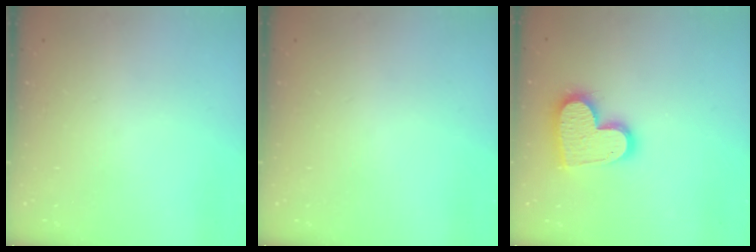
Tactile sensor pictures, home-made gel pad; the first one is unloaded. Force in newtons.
{"total": 0.0}
{"total": 16.9, "press": 16.9, "slide": 1.5}